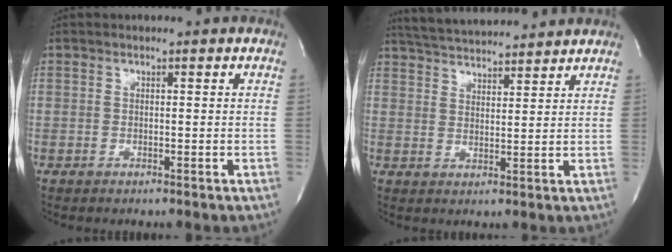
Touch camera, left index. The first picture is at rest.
{"total": 12.2, "force": [11.5, 1.3, 3.9], "torque": [-0.076, 0.023, 0.177]}